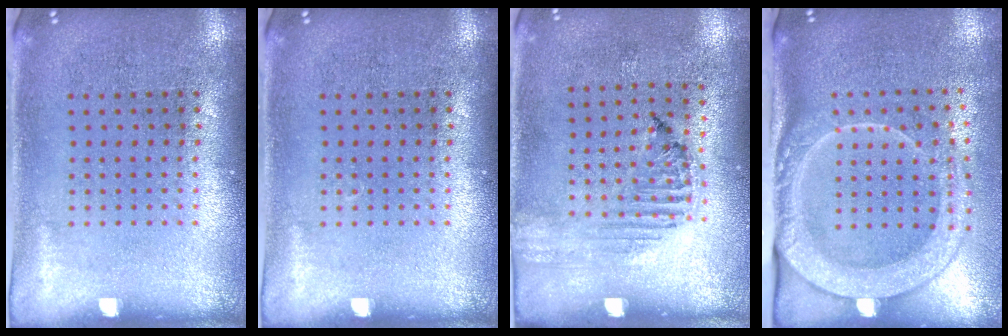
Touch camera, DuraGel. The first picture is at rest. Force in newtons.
{"total": 0.0}
{"total": 1.2, "press": 1.2, "slide": 0.2}
{"total": 2.5, "press": 1.9, "slide": 1.6}